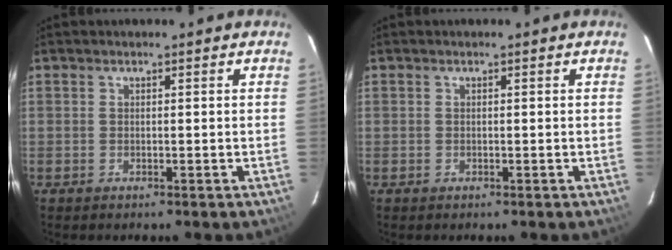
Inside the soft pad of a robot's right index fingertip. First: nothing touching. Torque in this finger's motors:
{"motor_torque": [-0.35, -0.21, 0.00, -0.07]}